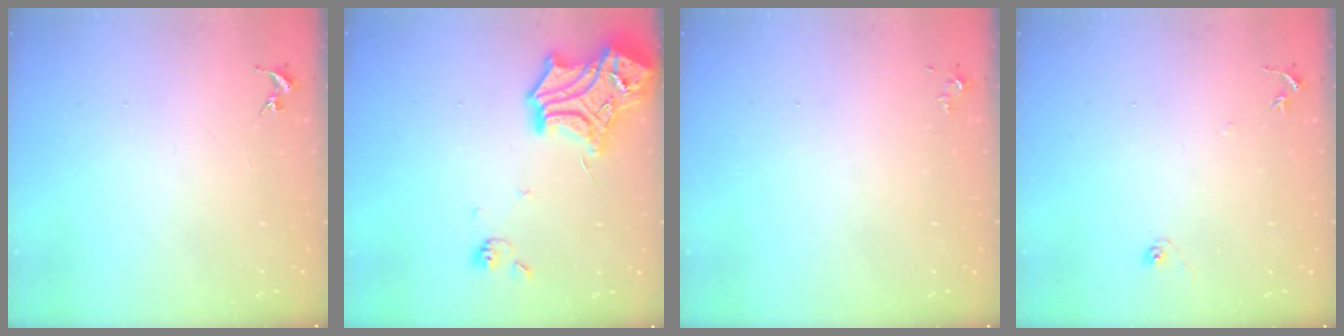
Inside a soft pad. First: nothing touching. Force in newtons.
{"total": 19.1, "press": 19.0, "slide": 1.6}
{"total": 3.5, "press": 3.4, "slide": 0.5}
{"total": 5.9, "press": 5.9, "slide": 0.6}